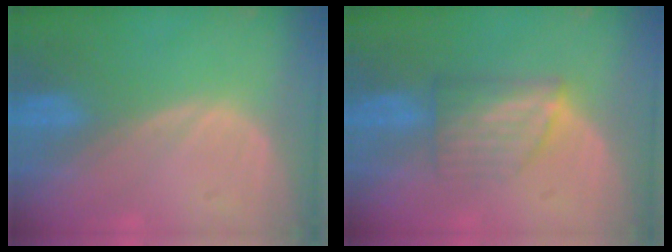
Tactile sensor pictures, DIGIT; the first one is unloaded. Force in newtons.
{"total": 6.1, "press": 5.5, "slide": 2.7}